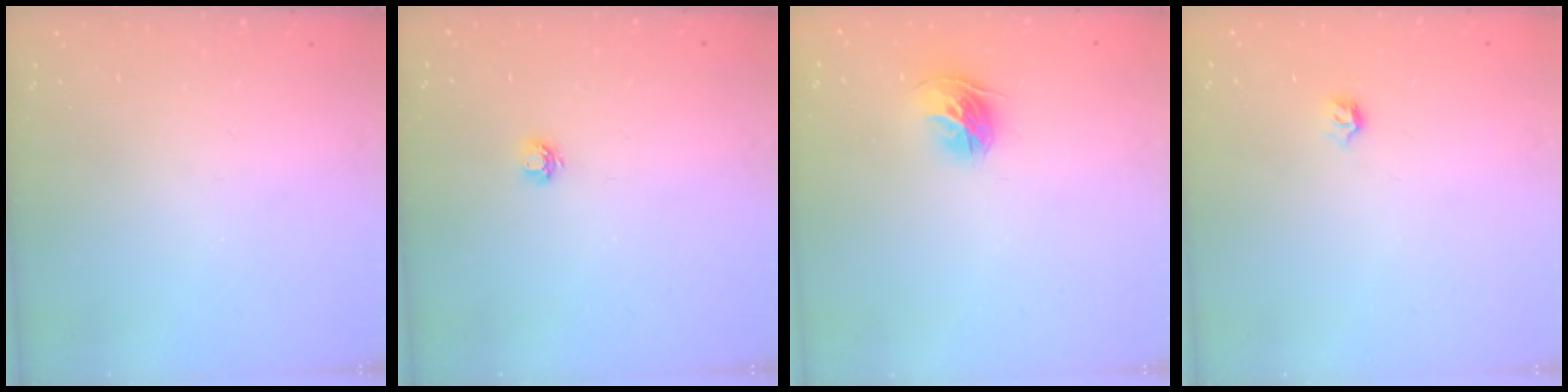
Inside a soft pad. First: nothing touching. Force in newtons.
{"total": 3.7, "press": 3.7, "slide": 0.5}
{"total": 9.9, "press": 9.8, "slide": 1.0}
{"total": 3.4, "press": 3.3, "slide": 0.7}